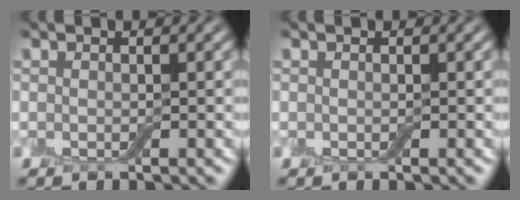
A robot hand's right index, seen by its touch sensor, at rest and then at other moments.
{"total": 0.0}